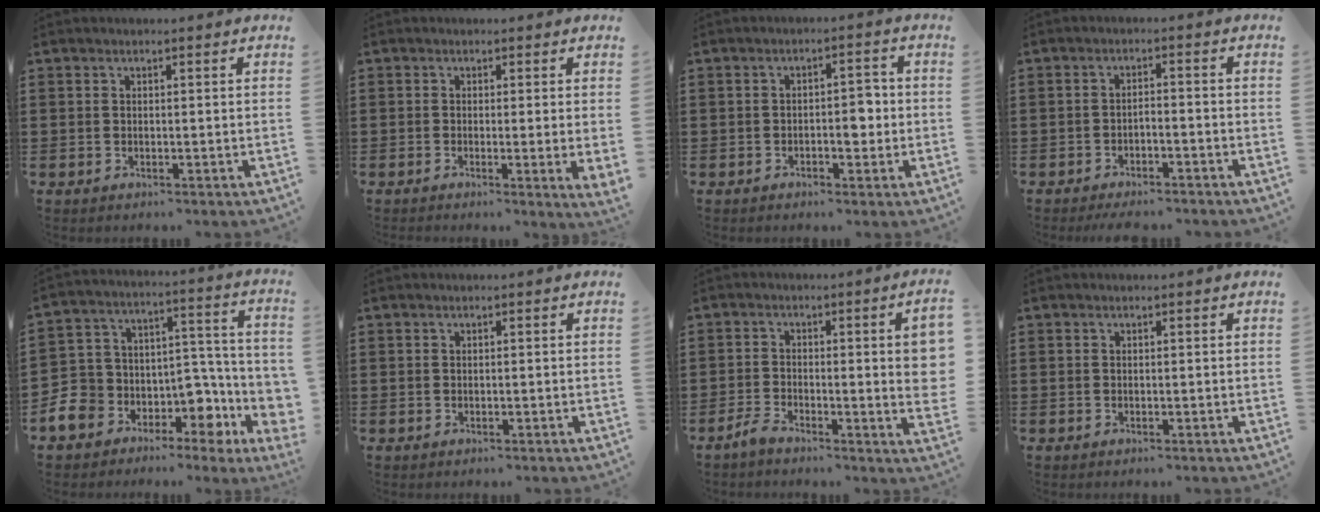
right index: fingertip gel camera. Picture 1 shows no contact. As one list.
[{"total": 1.3, "force": [0.1, 0.0, 1.3], "torque": [-0.026, -0.004, 0.003]}, {"total": 3.6, "force": [-0.8, 1.9, 3.0], "torque": [-0.039, 0.000, -0.021]}, {"total": 2.4, "force": [-2.3, 0.1, 0.6], "torque": [-0.015, 0.001, -0.048]}, {"total": 8.6, "force": [-3.4, 7.5, 2.3], "torque": [-0.071, -0.016, -0.052]}, {"total": 0.0}, {"total": 7.0, "force": [-1.0, 1.3, 6.8], "torque": [-0.108, -0.006, -0.017]}, {"total": 0.0}]